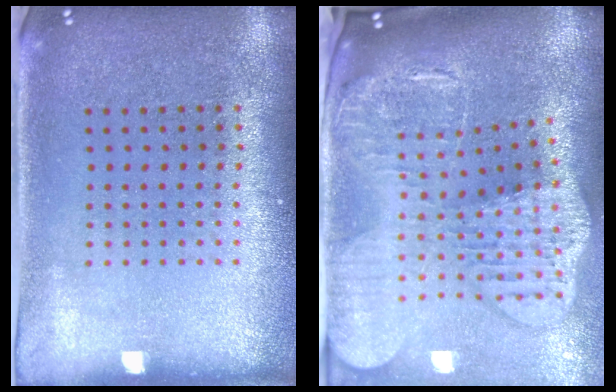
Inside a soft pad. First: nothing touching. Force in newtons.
{"total": 4.4, "press": 3.3, "slide": 2.8}